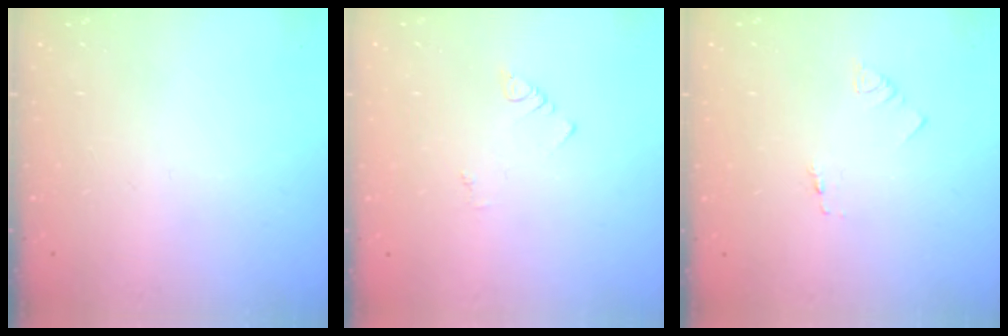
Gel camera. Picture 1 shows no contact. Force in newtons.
{"total": 1.1, "press": 1.1, "slide": 0.3}
{"total": 1.3, "press": 1.2, "slide": 0.1}